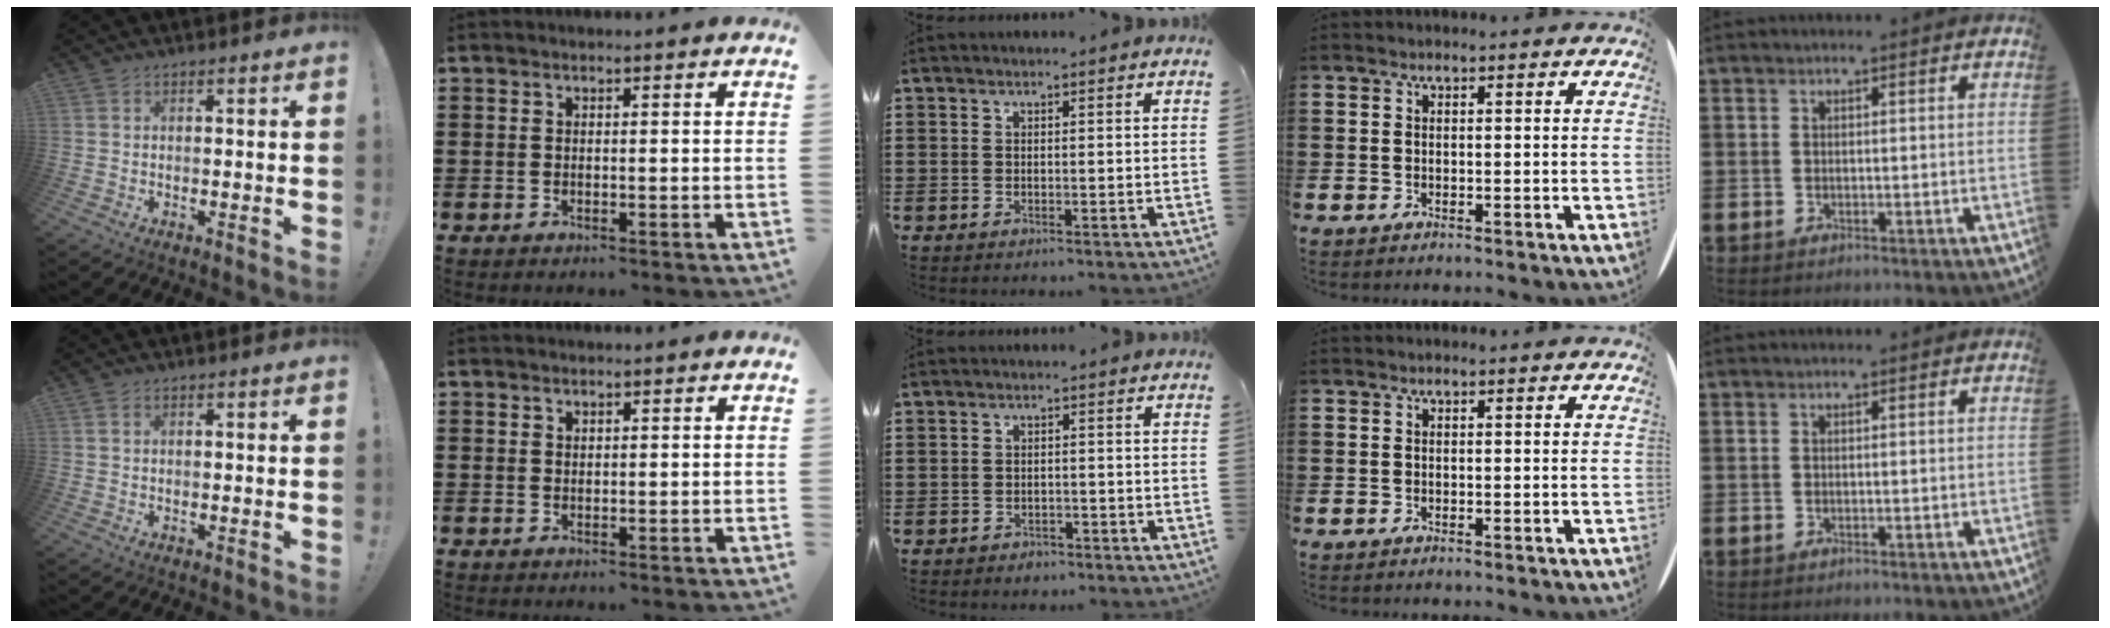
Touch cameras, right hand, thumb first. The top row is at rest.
{"thumb": {"total": 0.6, "force": [0.2, 0.4, 0.3], "torque": [-0.010, 0.003, 0.005]}, "index": {"total": 0.5, "force": [0.4, 0.3, 0.0], "torque": [-0.001, 0.002, 0.008]}, "middle": {"total": 1.6, "force": [-1.4, 0.8, 0.1], "torque": [-0.006, 0.001, -0.033]}}